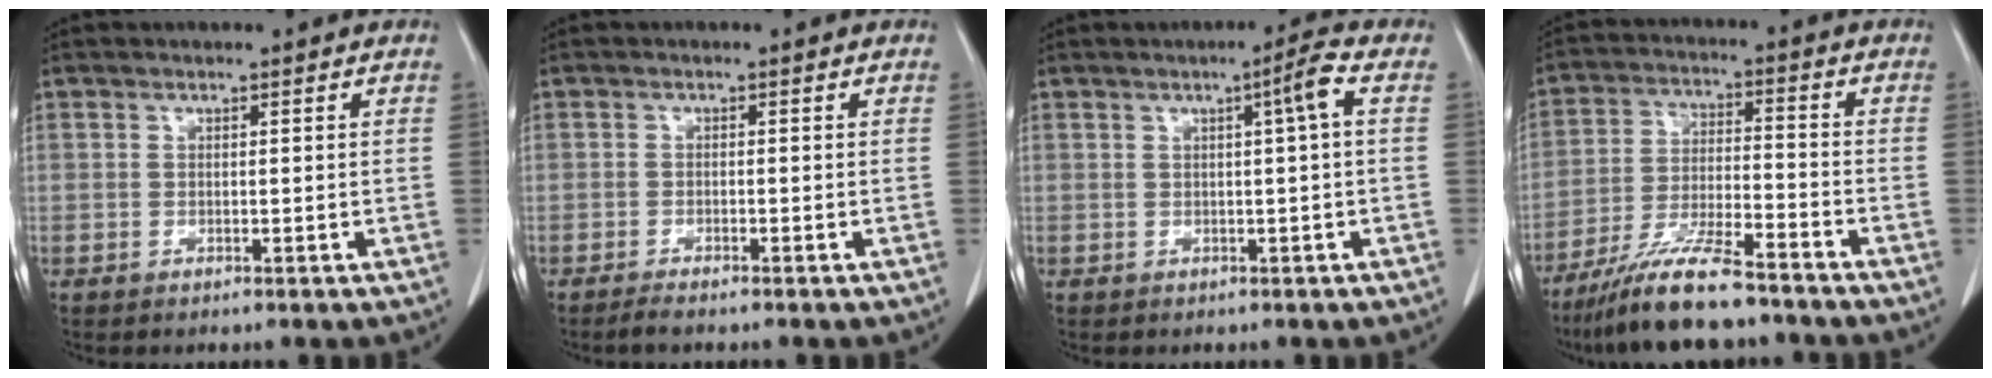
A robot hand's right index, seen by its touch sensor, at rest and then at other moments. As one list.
[{"total": 2.0, "force": [-1.8, 0.1, 1.0], "torque": [-0.020, -0.005, -0.028]}, {"total": 3.2, "force": [0.6, -0.6, 3.1], "torque": [-0.047, 0.004, 0.010]}, {"total": 12.3, "force": [-10.2, 1.3, 6.7], "torque": [-0.123, -0.023, -0.180]}]